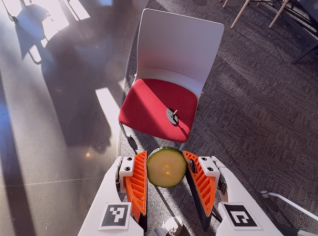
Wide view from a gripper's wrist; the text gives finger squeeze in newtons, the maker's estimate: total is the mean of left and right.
{"total": 6.0, "left": 6.0, "right": 6.0}